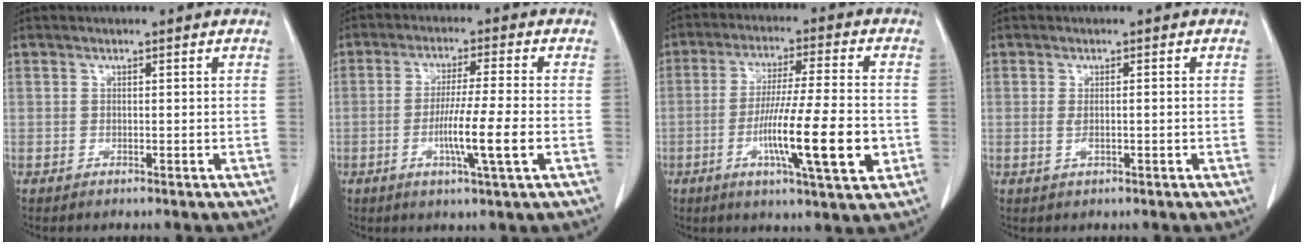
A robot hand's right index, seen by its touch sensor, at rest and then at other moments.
{"total": 8.1, "force": [-2.2, -0.8, 7.8], "torque": [-0.138, -0.015, -0.043]}
{"total": 13.6, "force": [-3.8, 0.6, 13.0], "torque": [-0.222, -0.015, -0.067]}
{"total": 2.0, "force": [-0.3, 0.5, 1.9], "torque": [-0.040, 0.000, 0.000]}